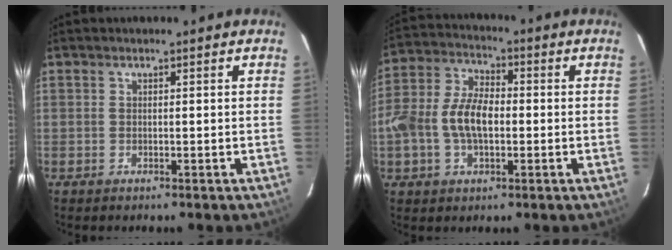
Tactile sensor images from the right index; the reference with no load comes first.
{"total": 11.0, "force": [-1.5, 6.3, 8.9], "torque": [-0.184, 0.015, -0.029]}